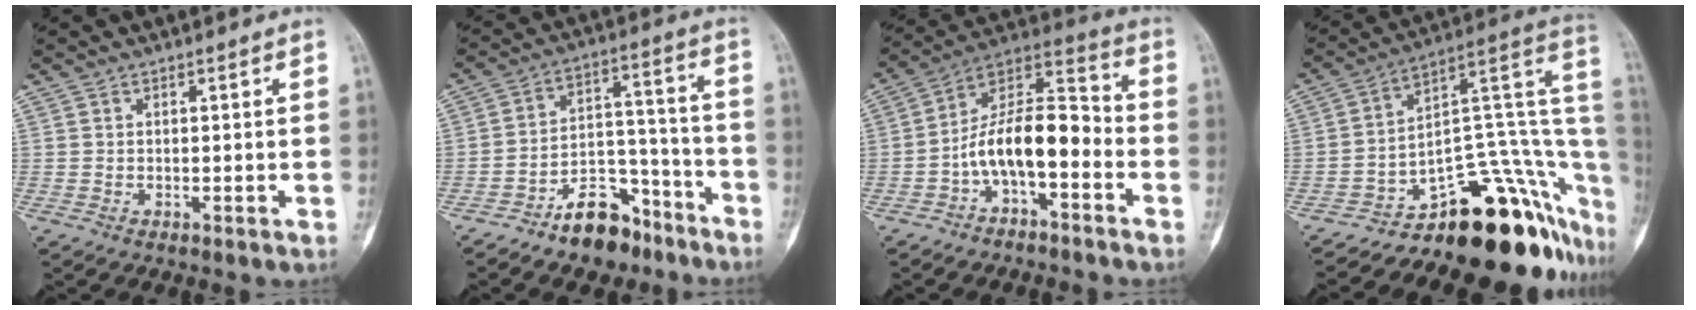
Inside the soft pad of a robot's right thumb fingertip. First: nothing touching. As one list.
[{"total": 11.8, "force": [-8.4, 6.4, 5.2], "torque": [-0.057, 0.087, -0.141]}, {"total": 13.2, "force": [-4.1, 5.9, 11.1], "torque": [-0.184, 0.075, -0.080]}, {"total": 23.8, "force": [-14.3, 9.2, 16.6], "torque": [-0.100, 0.127, -0.200]}]